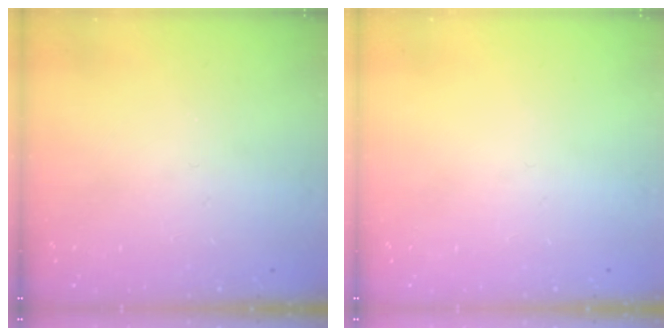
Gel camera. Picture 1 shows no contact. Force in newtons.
{"total": 0.0}